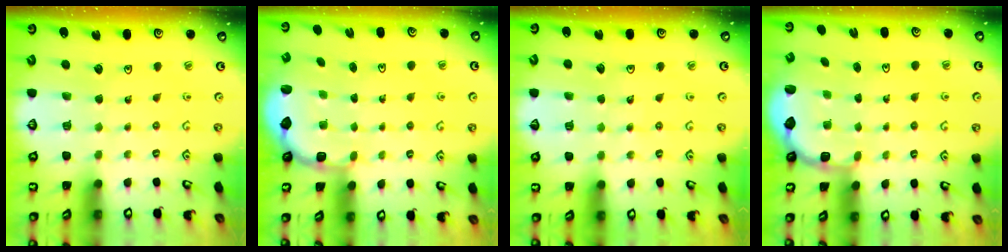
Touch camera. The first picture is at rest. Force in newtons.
{"total": 2.7, "press": 2.3, "slide": 1.5}
{"total": 3.6, "press": 3.6, "slide": 0.4}
{"total": 2.7, "press": 2.3, "slide": 1.5}